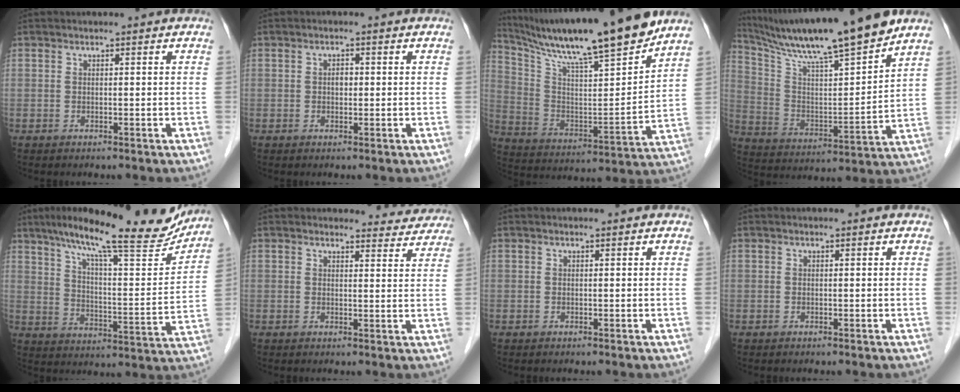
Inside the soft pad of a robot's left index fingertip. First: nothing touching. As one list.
[{"total": 1.3, "force": [-0.4, 0.8, 0.9], "torque": [-0.014, 0.000, -0.009]}, {"total": 21.3, "force": [17.9, 0.2, 11.6], "torque": [-0.205, -0.017, 0.294]}, {"total": 18.7, "force": [15.9, -0.3, 9.9], "torque": [-0.176, -0.004, 0.268]}, {"total": 21.6, "force": [18.1, 2.5, 11.4], "torque": [-0.182, -0.011, 0.255]}, {"total": 5.6, "force": [5.4, 1.5, -0.4], "torque": [0.022, -0.016, 0.037]}, {"total": 0.0}, {"total": 0.0}]